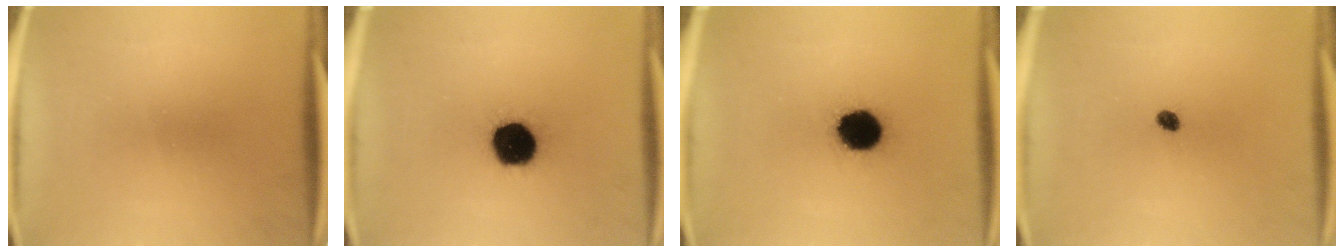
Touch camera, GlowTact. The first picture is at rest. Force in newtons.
{"total": 14.8}
{"total": 12.4}
{"total": 1.7}